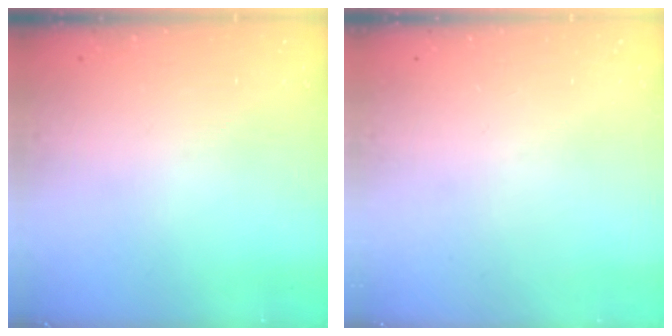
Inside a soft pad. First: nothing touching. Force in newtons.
{"total": 0.0}